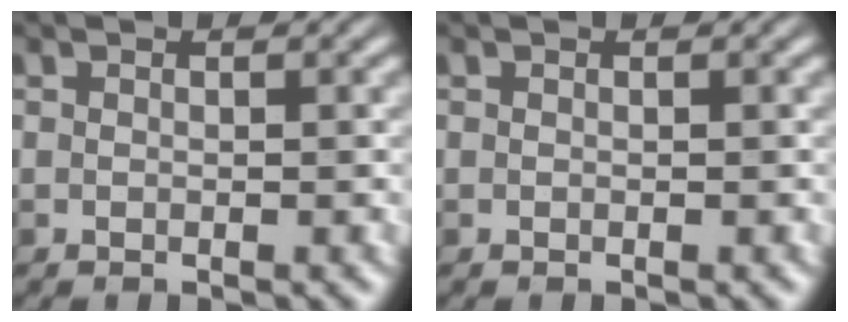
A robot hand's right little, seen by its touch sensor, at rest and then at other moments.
{"total": 0.0}